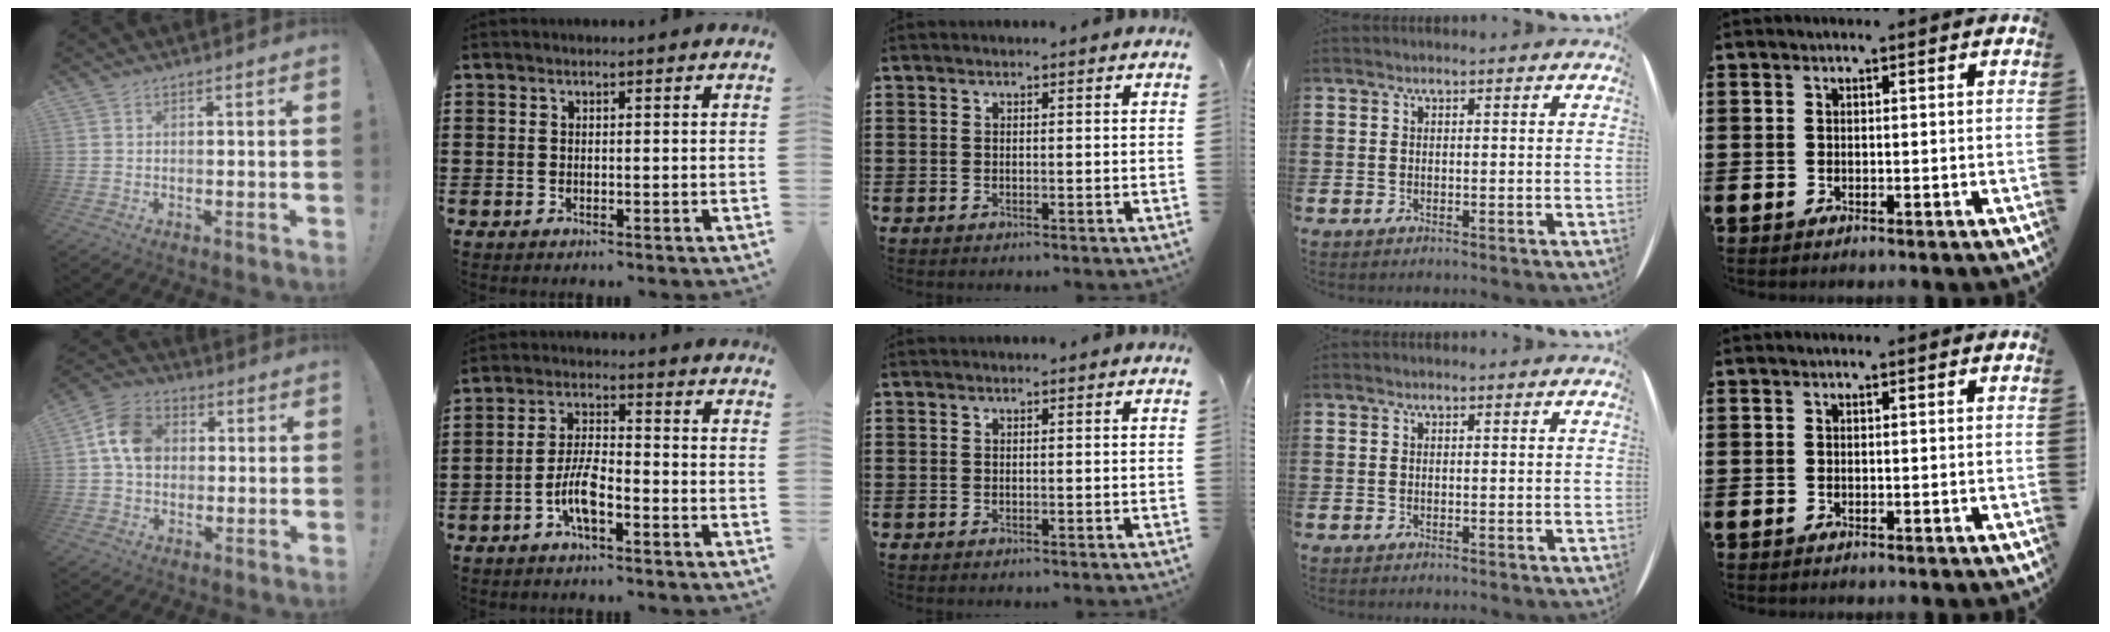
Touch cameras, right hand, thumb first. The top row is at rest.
{"thumb": {"total": 11.4, "force": [1.6, 9.0, 6.9], "torque": [-0.115, 0.018, 0.035]}, "index": {"total": 6.2, "force": [-3.1, 1.8, 5.1], "torque": [-0.119, -0.005, -0.063]}}